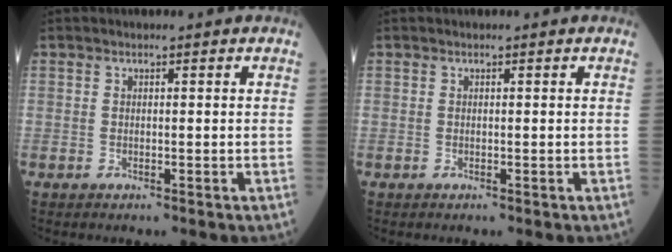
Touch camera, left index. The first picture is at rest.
{"total": 0.0}